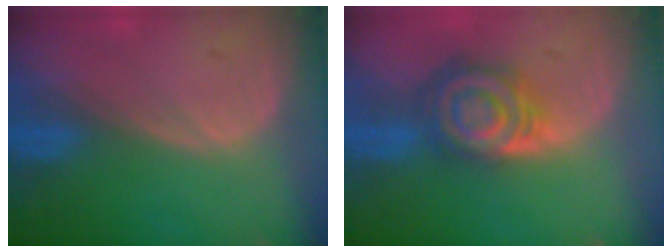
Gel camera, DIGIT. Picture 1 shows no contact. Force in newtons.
{"total": 8.2, "press": 7.2, "slide": 3.9}